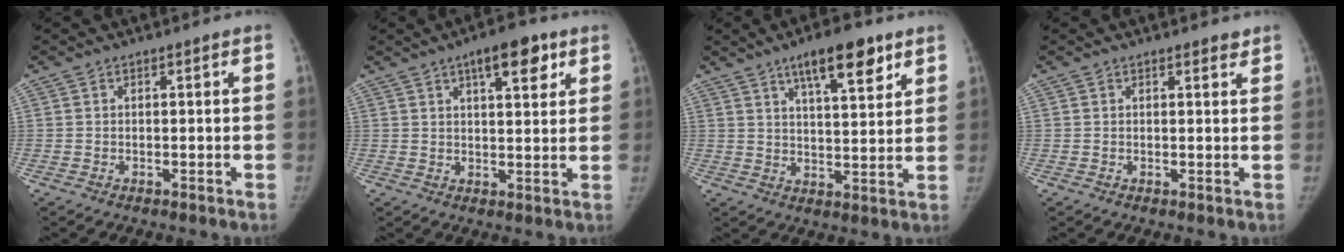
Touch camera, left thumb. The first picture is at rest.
{"total": 8.5, "force": [4.6, 3.2, 6.4], "torque": [-0.071, -0.017, 0.063]}
{"total": 11.1, "force": [6.8, 3.5, 8.1], "torque": [-0.102, -0.033, 0.105]}
{"total": 1.4, "force": [1.2, 0.5, 0.6], "torque": [-0.005, -0.007, 0.016]}